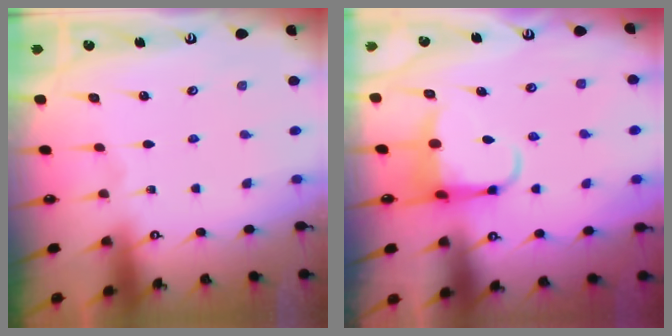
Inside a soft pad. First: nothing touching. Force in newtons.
{"total": 5.5, "press": 5.4, "slide": 1.3}